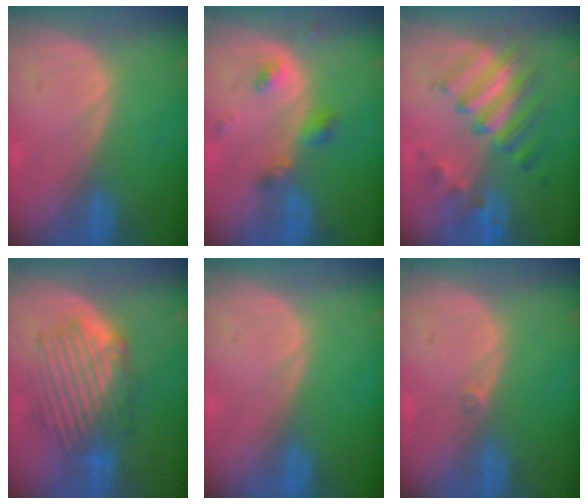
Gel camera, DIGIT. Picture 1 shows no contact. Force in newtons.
{"total": 4.0, "press": 4.0, "slide": 0.9}
{"total": 7.7, "press": 7.7, "slide": 1.0}
{"total": 8.5, "press": 8.3, "slide": 2.0}
{"total": 0.0}
{"total": 0.6, "press": 0.5, "slide": 0.3}